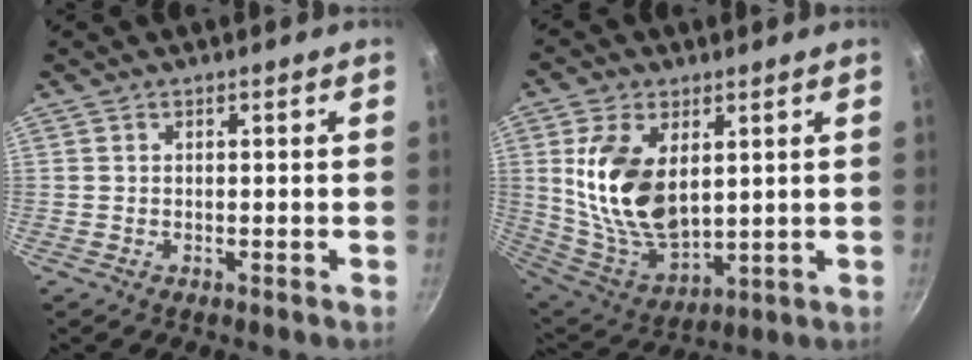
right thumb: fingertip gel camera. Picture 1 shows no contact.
{"total": 16.6, "force": [3.6, 9.7, 13.0], "torque": [-0.234, -0.032, 0.087]}